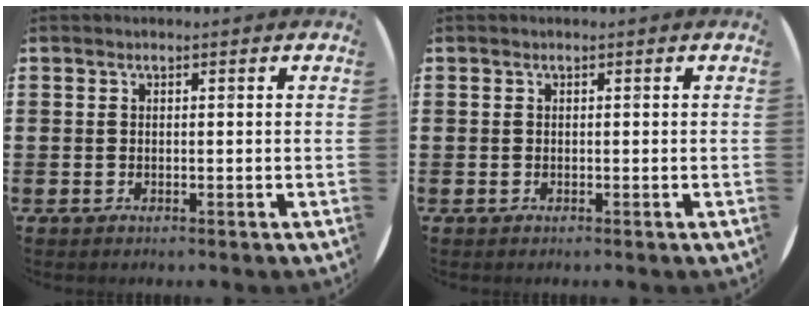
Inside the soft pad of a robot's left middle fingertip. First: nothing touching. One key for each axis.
{"total": 0.0}